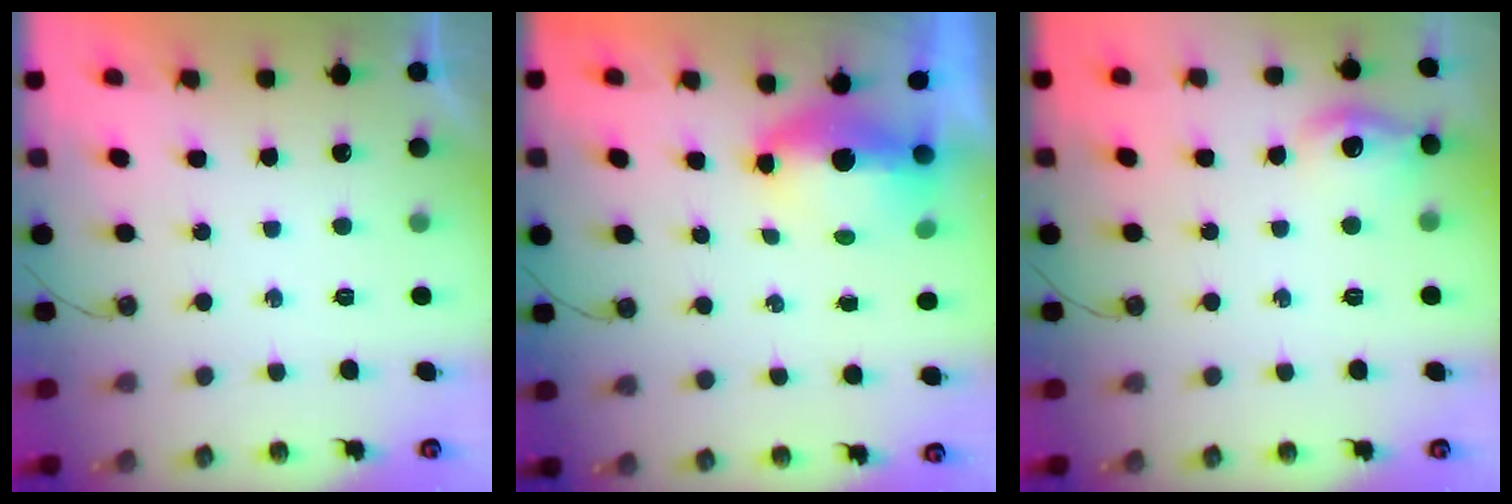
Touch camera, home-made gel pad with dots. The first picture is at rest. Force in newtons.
{"total": 14.6, "press": 8.2, "slide": 12.0}
{"total": 10.9, "press": 10.8, "slide": 1.1}